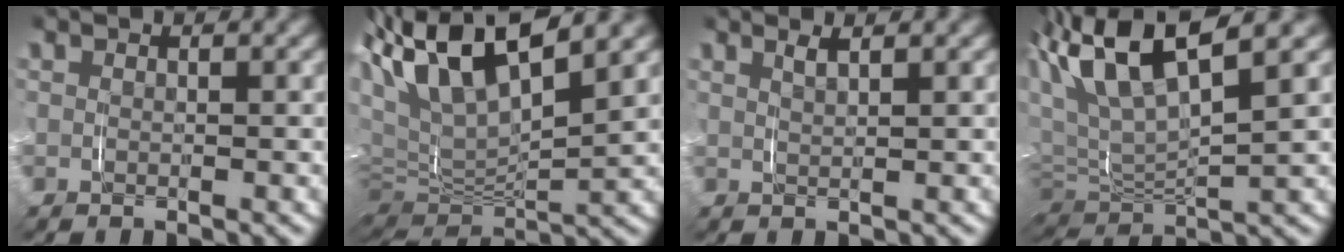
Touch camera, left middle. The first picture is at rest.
{"total": 12.5, "force": [5.1, 7.2, 8.9], "torque": [-0.199, 0.009, 0.079]}
{"total": 1.2, "force": [0.9, -0.1, 0.8], "torque": [-0.018, -0.003, 0.019]}
{"total": 10.5, "force": [3.8, 6.3, 7.5], "torque": [-0.174, 0.007, 0.058]}